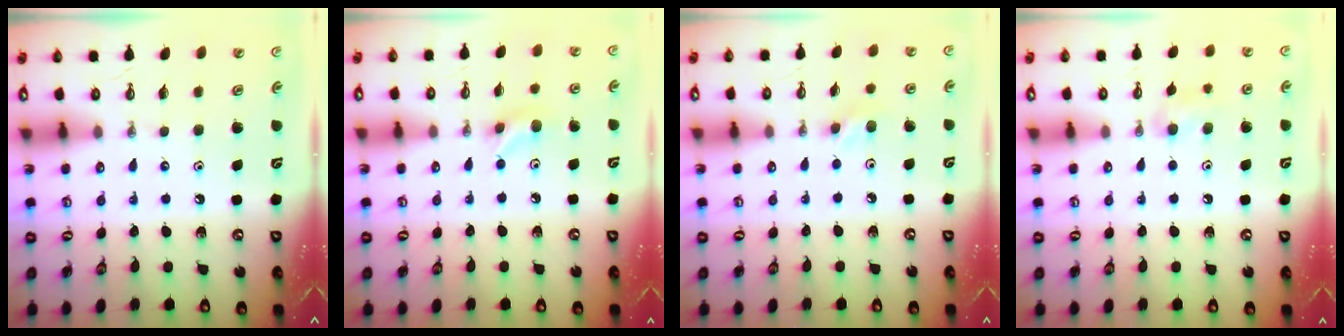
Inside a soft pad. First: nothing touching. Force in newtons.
{"total": 4.8, "press": 4.7, "slide": 1.1}
{"total": 5.9, "press": 5.8, "slide": 0.8}
{"total": 7.3, "press": 6.9, "slide": 2.3}